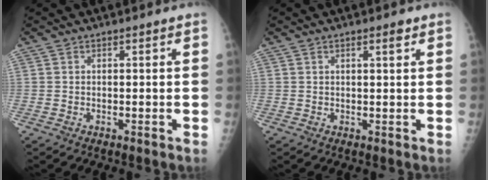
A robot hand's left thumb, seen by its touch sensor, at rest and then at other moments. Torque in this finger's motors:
{"motor_torque": [-0.29, -0.15, -0.31, -0.21, 0.05]}